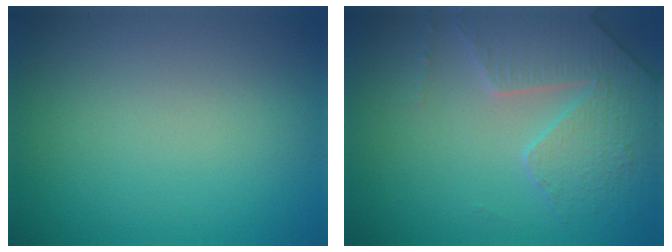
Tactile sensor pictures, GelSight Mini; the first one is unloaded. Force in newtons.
{"total": 3.9, "press": 3.8, "slide": 0.9}